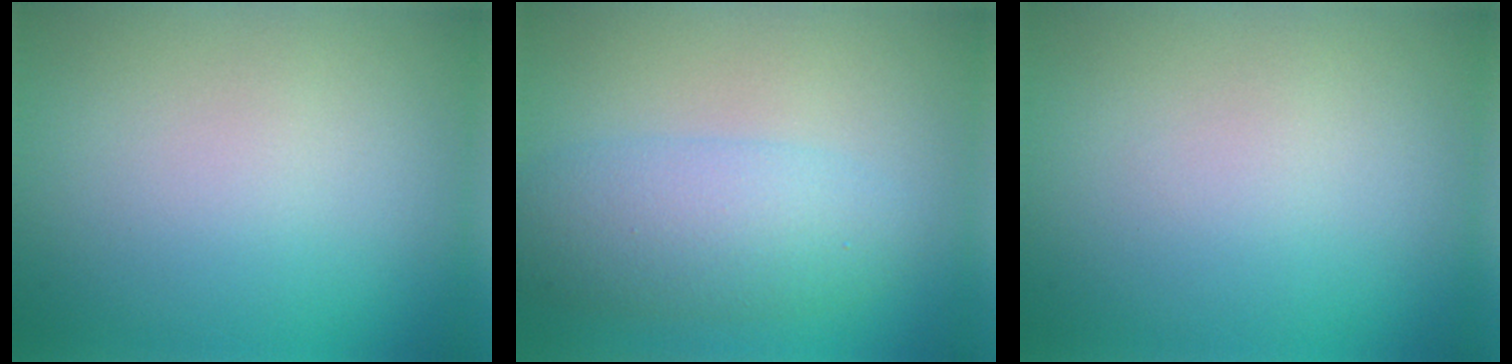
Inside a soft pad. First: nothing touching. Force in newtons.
{"total": 4.5, "press": 4.5, "slide": 0.2}
{"total": 0.0}